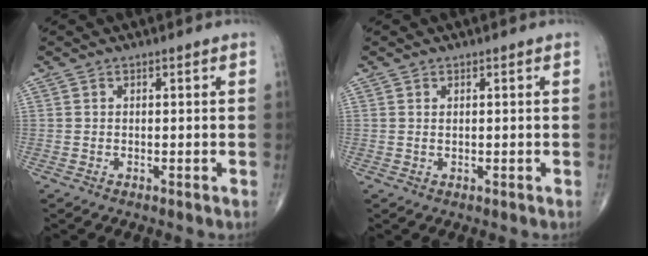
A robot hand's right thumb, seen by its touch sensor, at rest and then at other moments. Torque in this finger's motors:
{"motor_torque": [-0.30, 0.37, -0.17, -0.10, -0.03]}